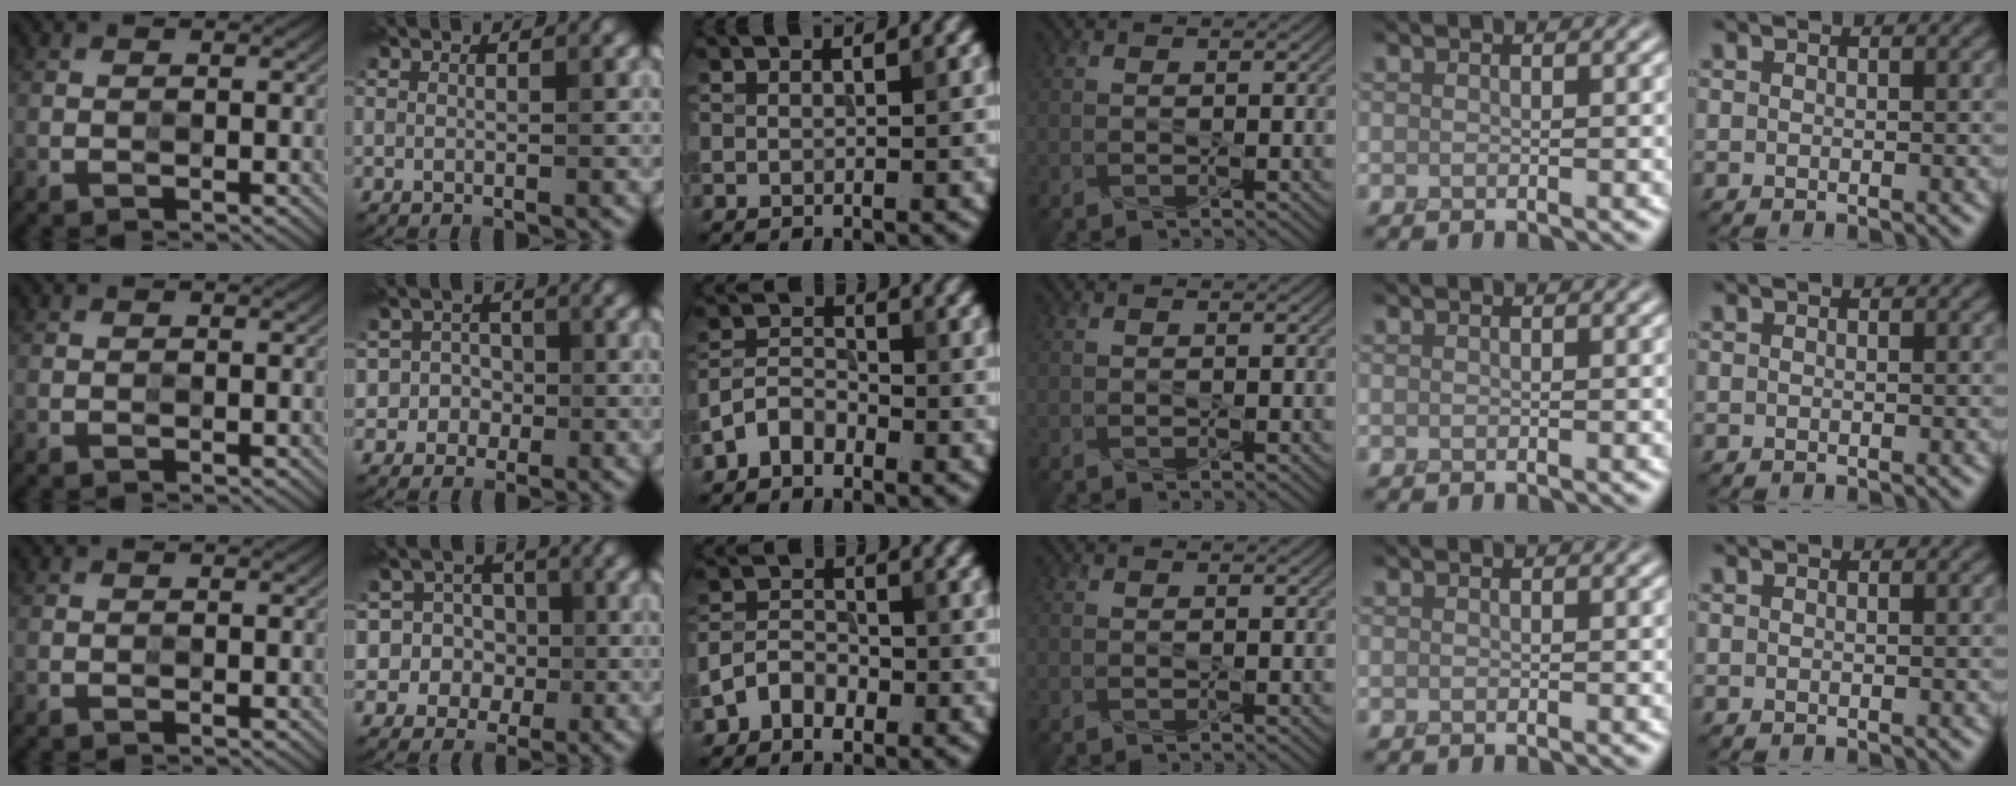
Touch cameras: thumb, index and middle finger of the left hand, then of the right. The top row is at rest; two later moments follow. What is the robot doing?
{"motion": "press", "object": "gel pad"}